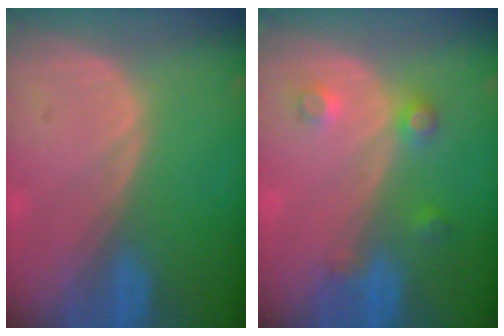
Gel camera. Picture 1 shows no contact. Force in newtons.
{"total": 3.5, "press": 3.1, "slide": 1.5}